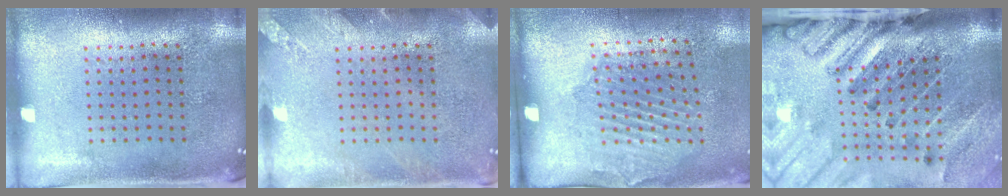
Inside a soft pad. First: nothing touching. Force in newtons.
{"total": 1.9, "press": 1.8, "slide": 0.2}
{"total": 1.8, "press": 1.3, "slide": 1.2}
{"total": 4.4, "press": 3.3, "slide": 3.0}